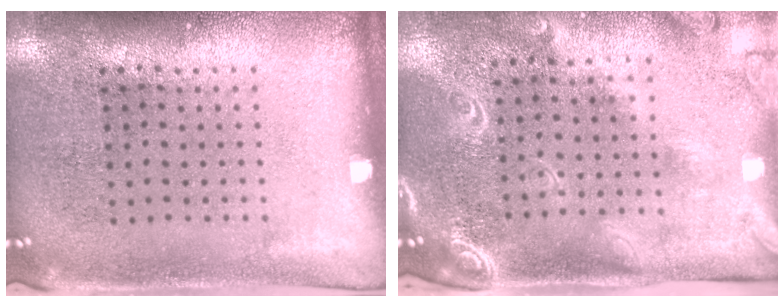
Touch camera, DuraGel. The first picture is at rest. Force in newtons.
{"total": 2.4, "press": 1.9, "slide": 1.4}